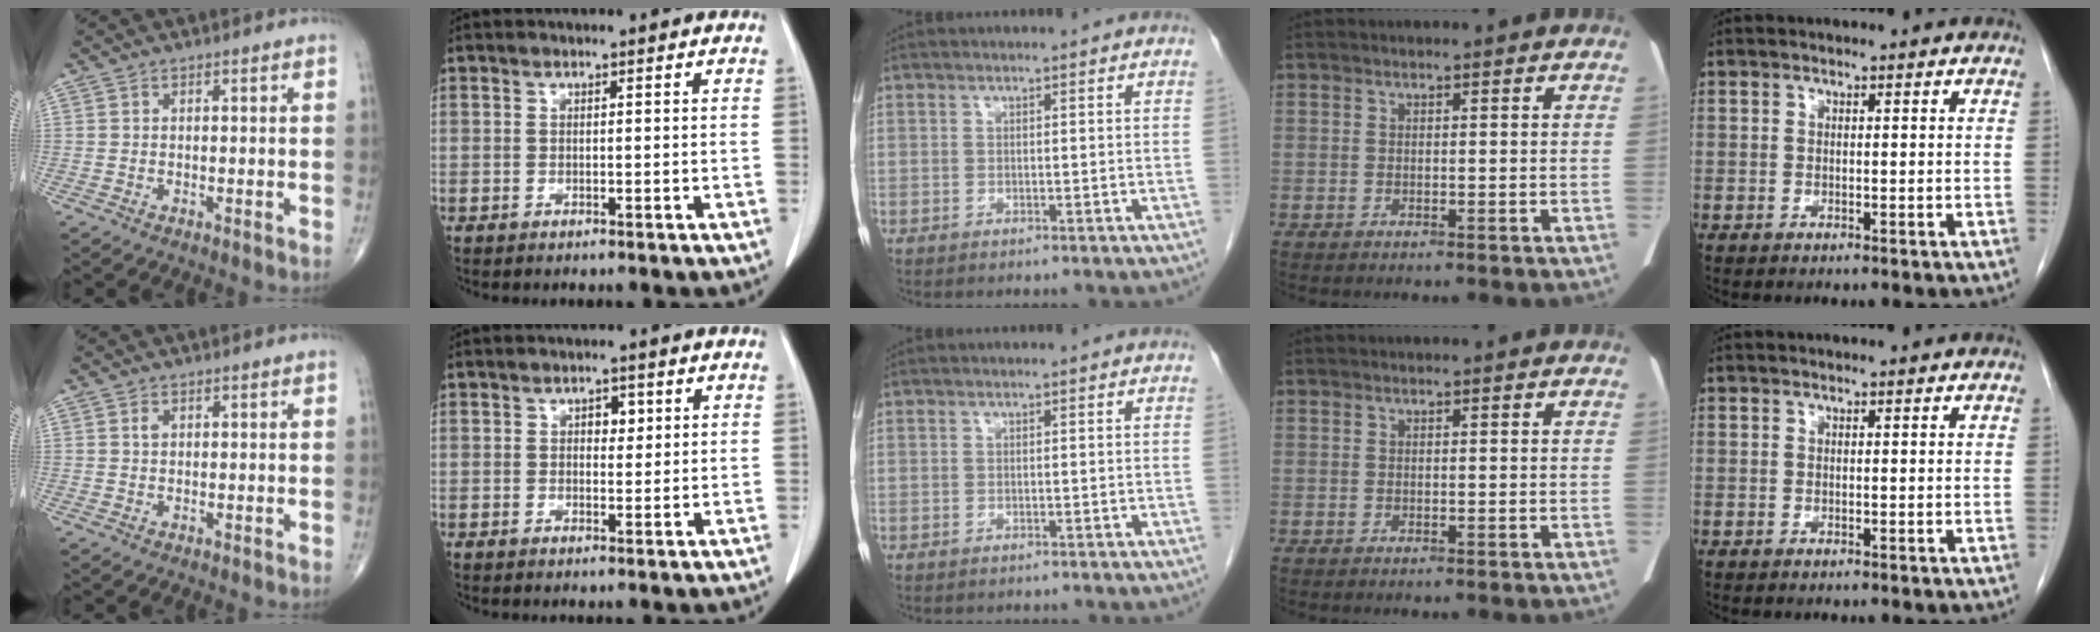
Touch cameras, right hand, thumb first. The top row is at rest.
{"thumb": {"total": 0.9, "force": [0.3, 0.6, 0.6], "torque": [-0.010, 0.001, 0.006]}, "index": {"total": 2.1, "force": [0.7, 1.3, 1.5], "torque": [-0.020, 0.001, 0.008]}, "middle": {"total": 1.0, "force": [-0.9, 0.3, 0.2], "torque": [-0.013, -0.003, -0.014]}}